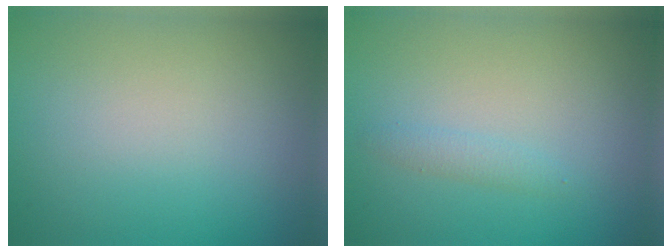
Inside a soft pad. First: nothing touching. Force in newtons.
{"total": 1.0, "press": 1.0, "slide": 0.0}